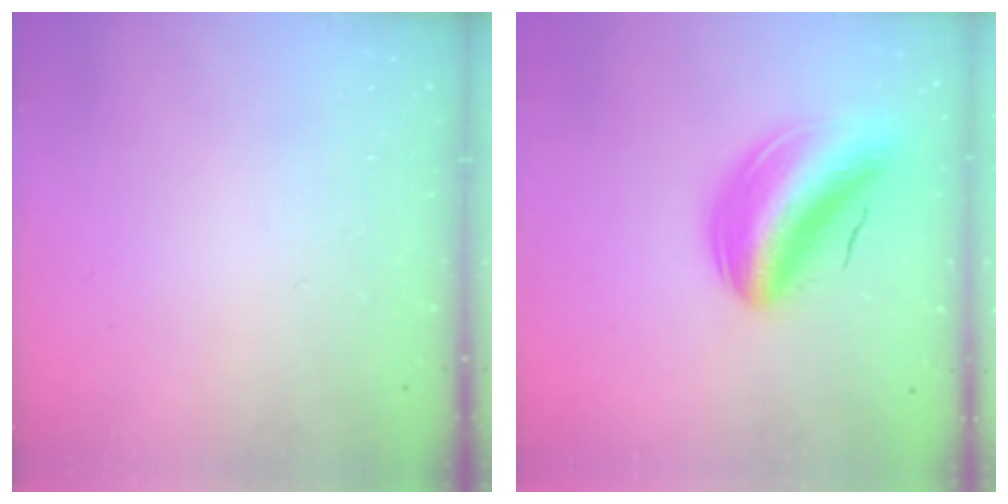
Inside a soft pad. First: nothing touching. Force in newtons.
{"total": 11.2, "press": 10.5, "slide": 3.8}